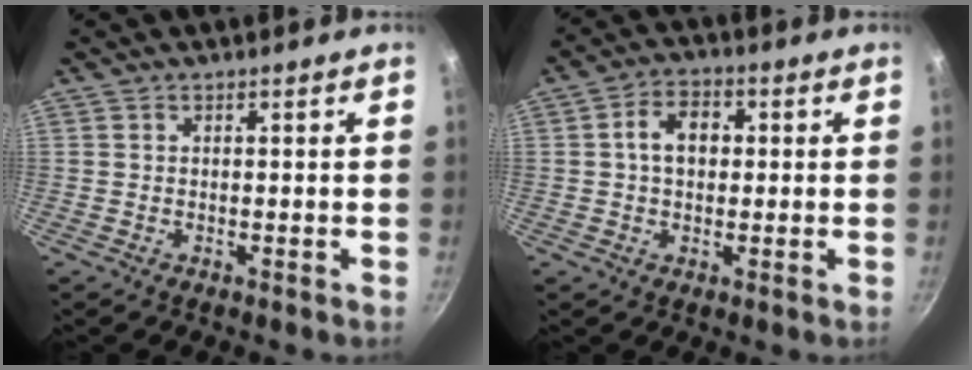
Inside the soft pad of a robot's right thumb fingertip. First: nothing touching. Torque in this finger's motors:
{"motor_torque": [0.06, 1.45, 0.51, -0.36, 0.01]}